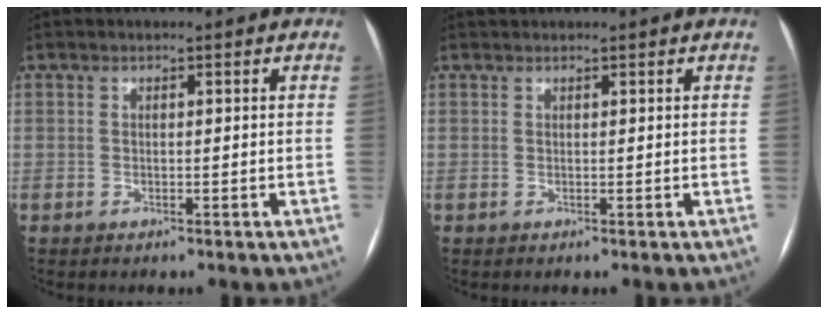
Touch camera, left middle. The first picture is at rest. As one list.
[{"total": 0.8, "force": [0.8, 0.1, 0.0], "torque": [-0.007, 0.017, 0.018]}]